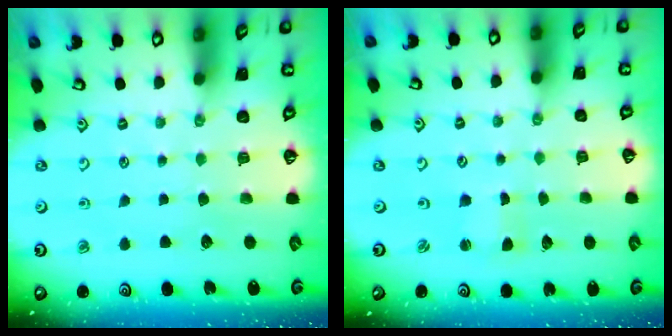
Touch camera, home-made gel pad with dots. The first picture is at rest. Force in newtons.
{"total": 1.2, "press": 1.2, "slide": 0.0}